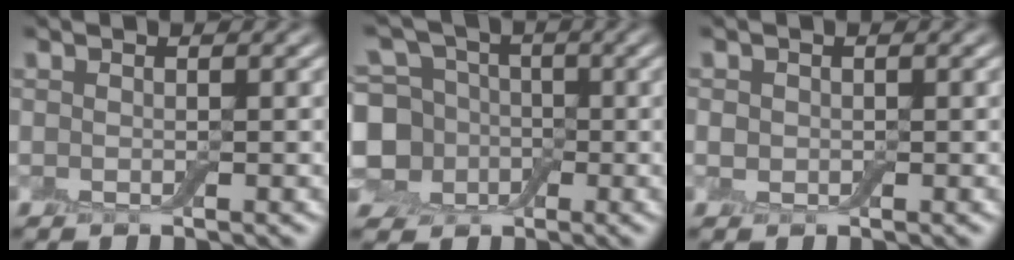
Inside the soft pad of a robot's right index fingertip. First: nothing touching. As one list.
[{"total": 7.6, "force": [-0.9, 6.6, 3.8], "torque": [-0.073, -0.004, -0.035]}, {"total": 1.1, "force": [0.0, 1.0, 0.3], "torque": [-0.003, 0.000, -0.004]}]